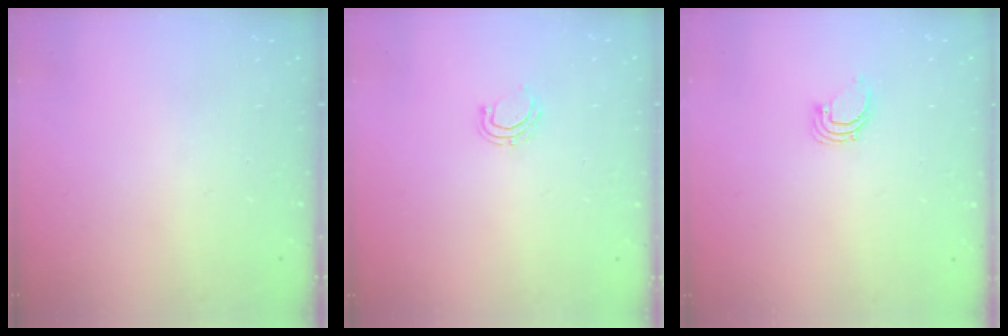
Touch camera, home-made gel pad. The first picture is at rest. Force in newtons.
{"total": 5.0, "press": 4.9, "slide": 0.7}
{"total": 2.3, "press": 2.3, "slide": 0.1}